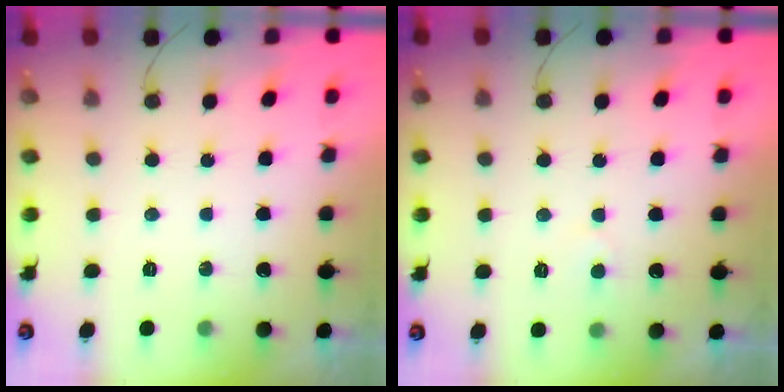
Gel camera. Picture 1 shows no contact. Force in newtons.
{"total": 2.8, "press": 2.8, "slide": 0.2}